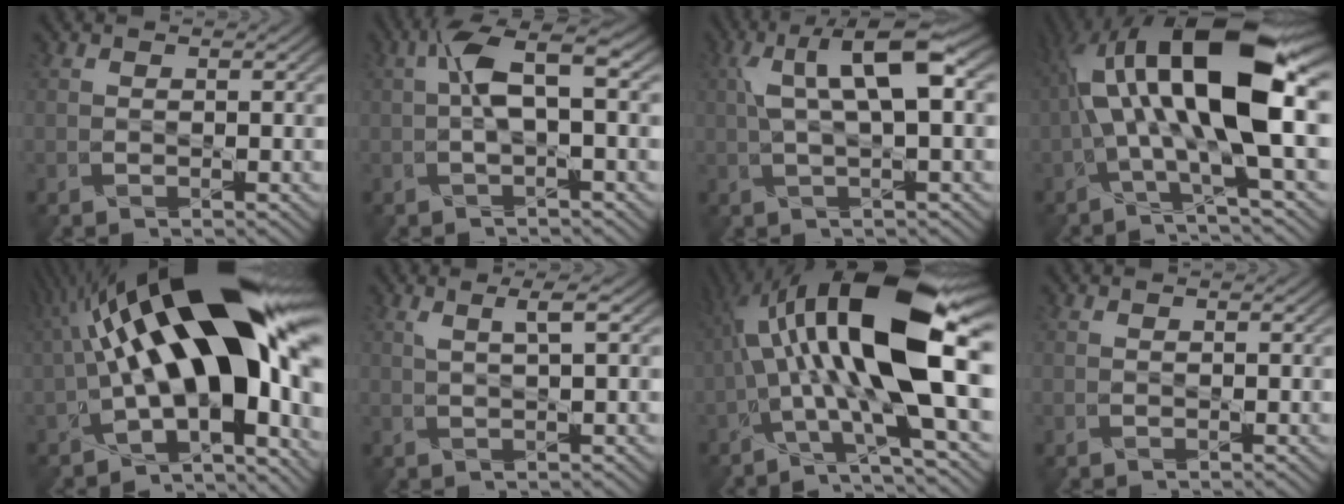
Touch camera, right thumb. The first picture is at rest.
{"total": 4.6, "force": [0.7, 1.1, 4.4], "torque": [-0.092, 0.017, 0.006]}
{"total": 7.7, "force": [2.1, 1.9, 7.1], "torque": [-0.134, 0.015, 0.035]}
{"total": 16.0, "force": [2.0, 5.1, 15.1], "torque": [-0.275, 0.022, 0.025]}
{"total": 19.1, "force": [1.1, 6.8, 17.9], "torque": [-0.258, 0.039, 0.001]}
{"total": 1.9, "force": [1.0, -0.1, 1.6], "torque": [-0.023, 0.011, 0.017]}
{"total": 17.4, "force": [1.6, 5.3, 16.5], "torque": [-0.288, 0.050, 0.011]}
{"total": 0.0}